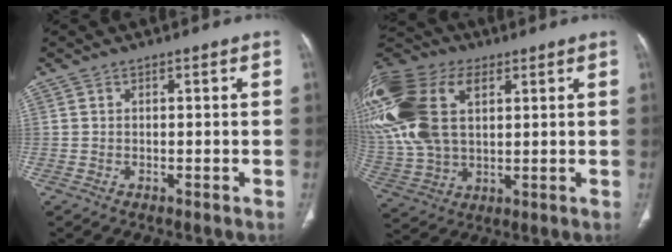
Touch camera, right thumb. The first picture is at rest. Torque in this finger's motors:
{"motor_torque": [1.90, 2.01, 1.98, 0.79, 0.33]}